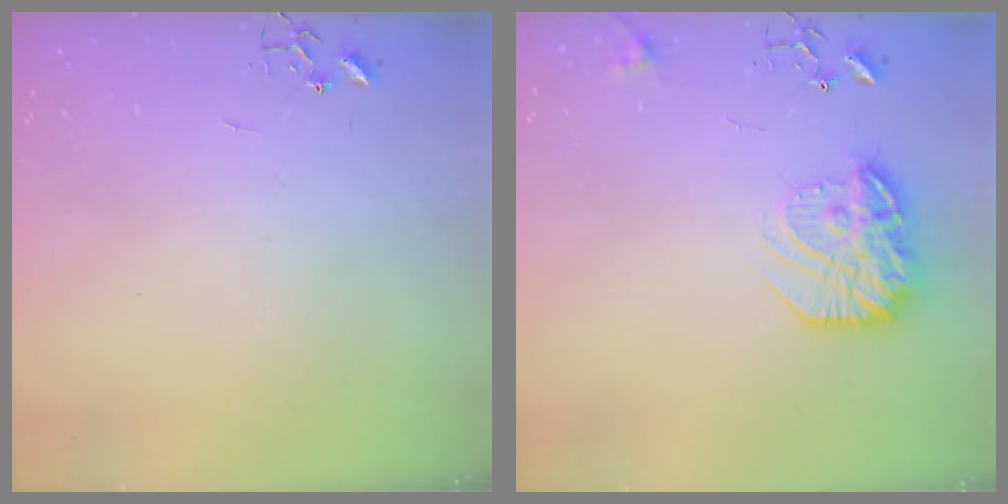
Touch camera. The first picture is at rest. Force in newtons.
{"total": 17.2, "press": 17.1, "slide": 1.2}